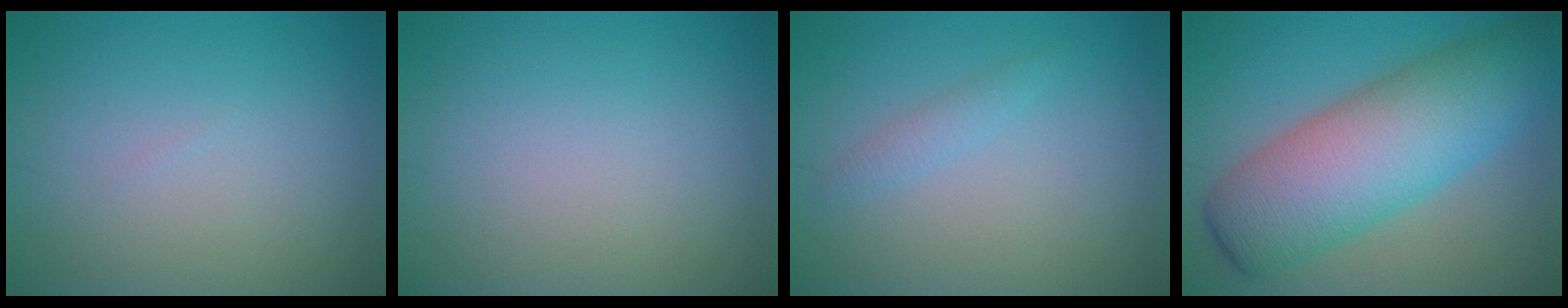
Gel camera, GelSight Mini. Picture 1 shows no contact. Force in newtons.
{"total": 0.0}
{"total": 1.1, "press": 1.1, "slide": 0.1}
{"total": 10.5, "press": 10.5, "slide": 0.2}